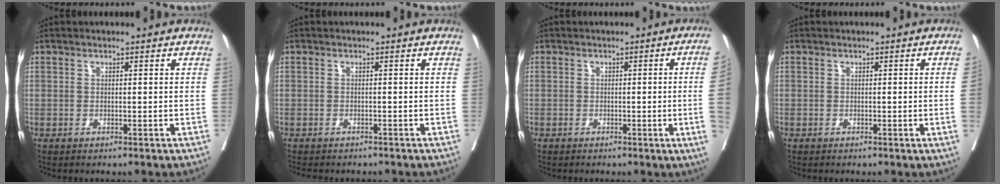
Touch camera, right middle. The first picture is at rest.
{"total": 5.3, "force": [-4.6, 2.0, 1.6], "torque": [-0.025, -0.005, -0.061]}
{"total": 5.3, "force": [-0.8, -1.8, 4.9], "torque": [-0.049, -0.011, -0.011]}
{"total": 1.3, "force": [-0.2, -0.4, 1.3], "torque": [-0.015, -0.002, -0.002]}